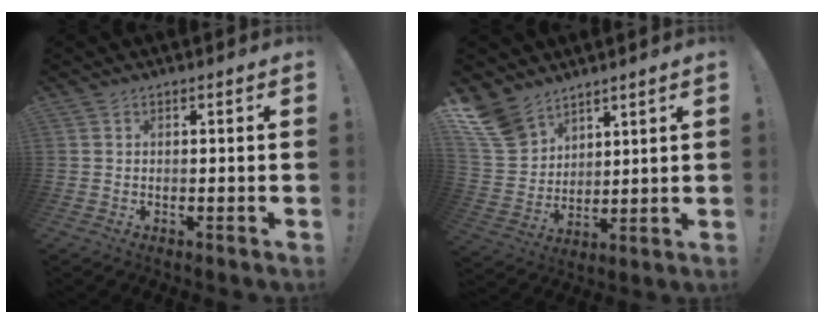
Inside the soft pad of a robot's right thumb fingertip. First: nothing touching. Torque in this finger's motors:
{"motor_torque": [0.18, 0.46, 0.93, 0.92, 0.09]}